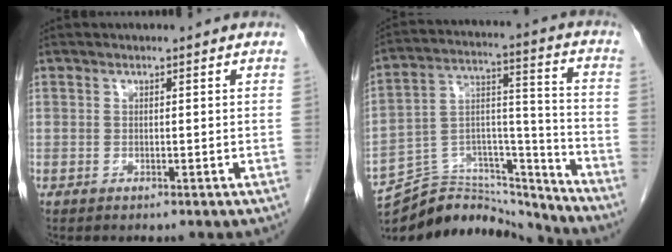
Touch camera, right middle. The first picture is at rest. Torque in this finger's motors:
{"motor_torque": [0.02, 0.16, -0.01, -0.05]}